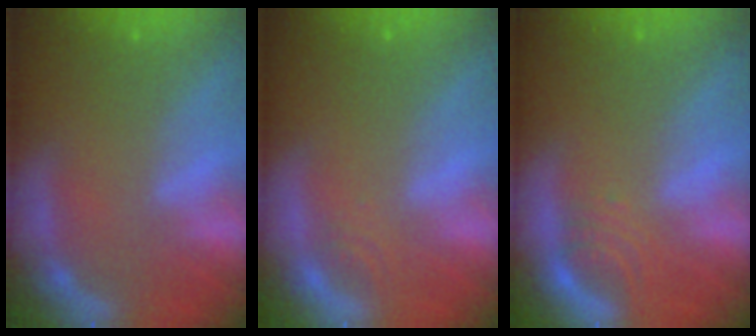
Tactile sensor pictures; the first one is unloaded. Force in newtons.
{"total": 1.0}
{"total": 2.5}